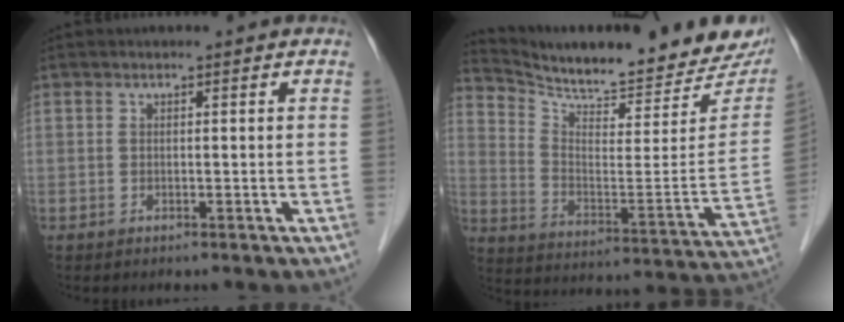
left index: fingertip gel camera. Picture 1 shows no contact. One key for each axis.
{"total": 22.8, "fx": 21.0, "fy": 3.0, "fz": 8.3, "tx": -0.139, "ty": -0.075, "tz": 0.292}